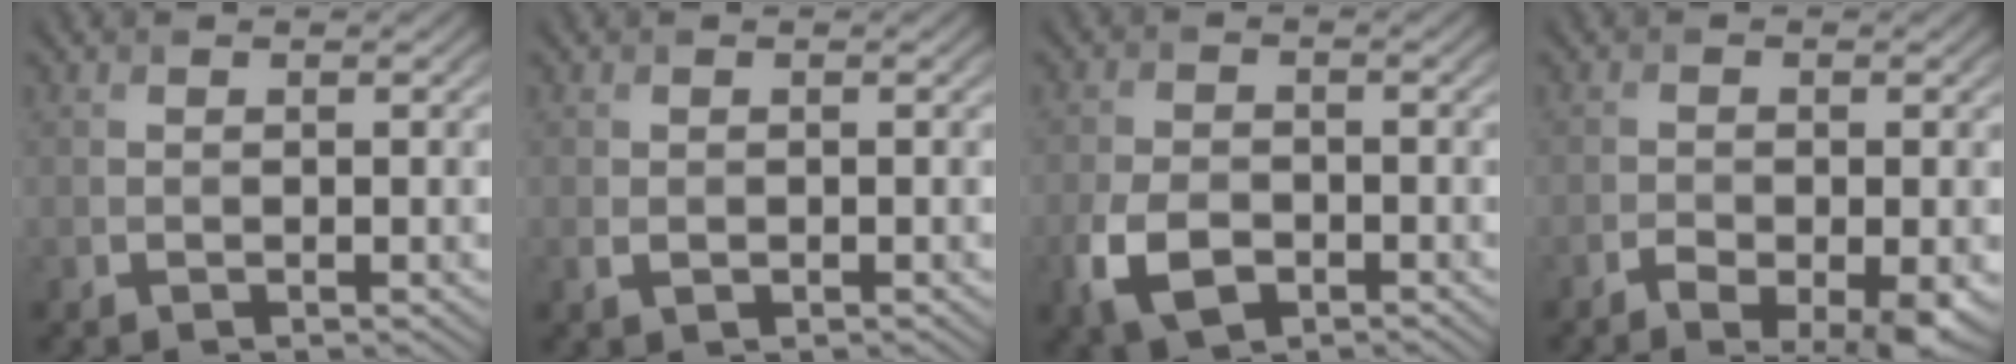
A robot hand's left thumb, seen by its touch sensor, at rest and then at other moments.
{"total": 1.0, "force": [-0.2, 0.7, 0.6], "torque": [-0.015, -0.007, -0.003]}
{"total": 5.7, "force": [-2.6, 3.5, 3.7], "torque": [-0.083, -0.010, -0.057]}
{"total": 5.4, "force": [-3.0, 2.2, 3.9], "torque": [-0.065, -0.012, -0.046]}